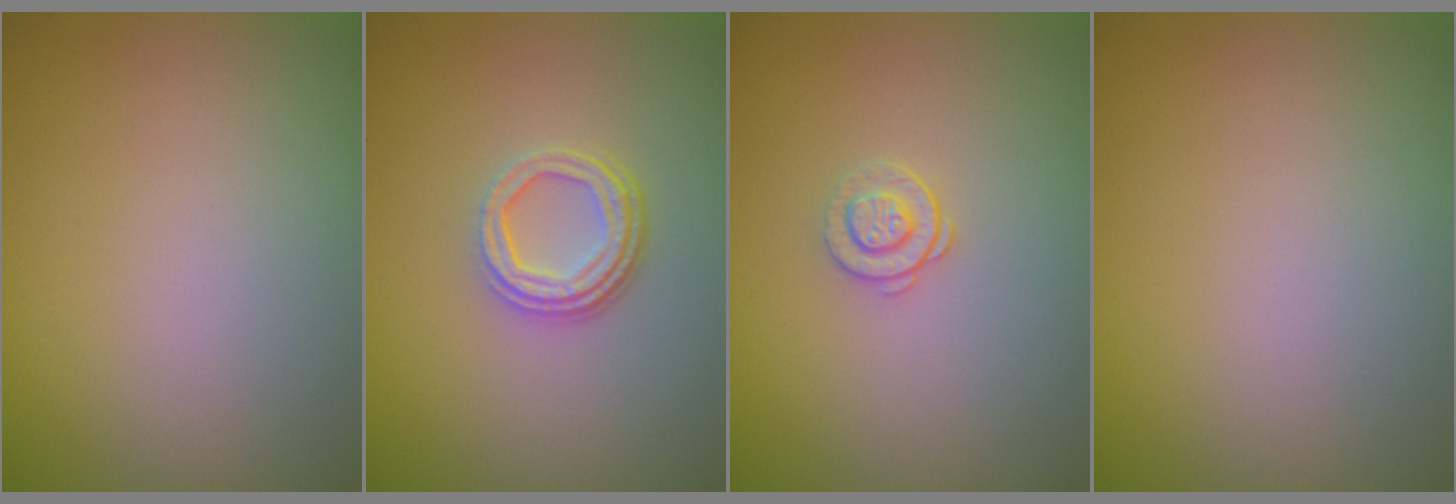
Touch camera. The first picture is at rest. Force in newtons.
{"total": 3.5, "press": 2.6, "slide": 2.4}
{"total": 1.4, "press": 0.9, "slide": 1.0}
{"total": 0.0}